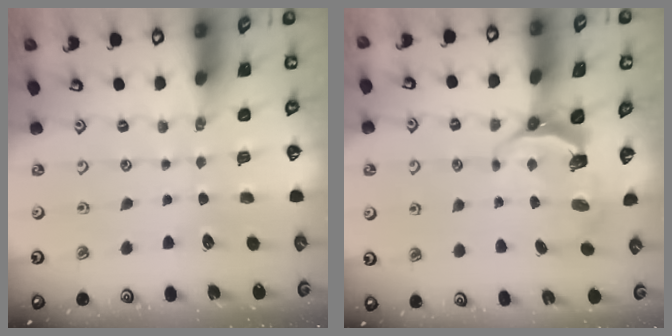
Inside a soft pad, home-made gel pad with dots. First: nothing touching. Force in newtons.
{"total": 7.2, "press": 6.0, "slide": 4.1}